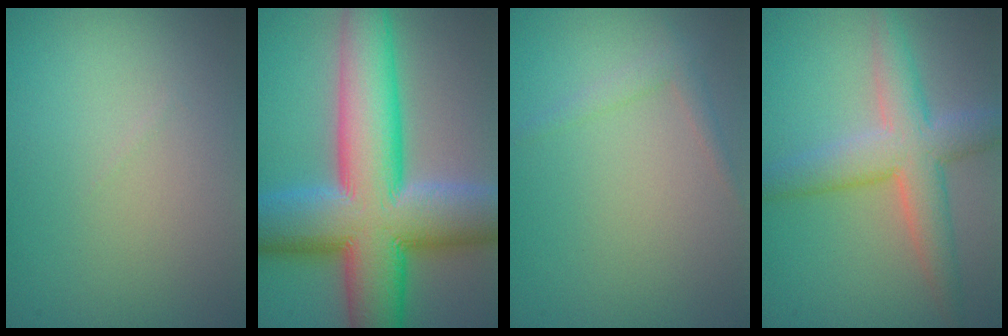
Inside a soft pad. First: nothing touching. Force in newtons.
{"total": 15.2, "press": 15.2, "slide": 0.6}
{"total": 1.2, "press": 1.2, "slide": 0.1}
{"total": 5.5, "press": 5.5, "slide": 0.2}